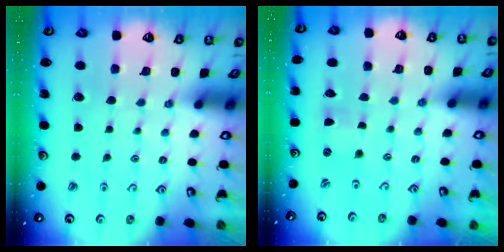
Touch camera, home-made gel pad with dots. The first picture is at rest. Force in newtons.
{"total": 0.0}